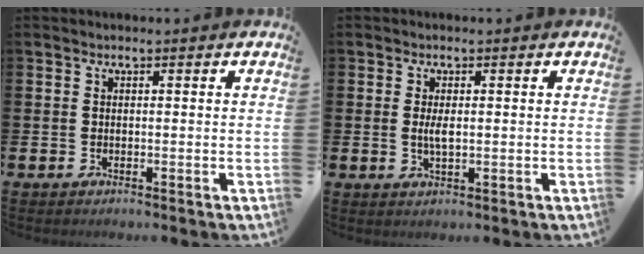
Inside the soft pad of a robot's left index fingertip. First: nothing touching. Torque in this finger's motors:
{"motor_torque": [0.47, 0.18, 0.03, 0.09]}